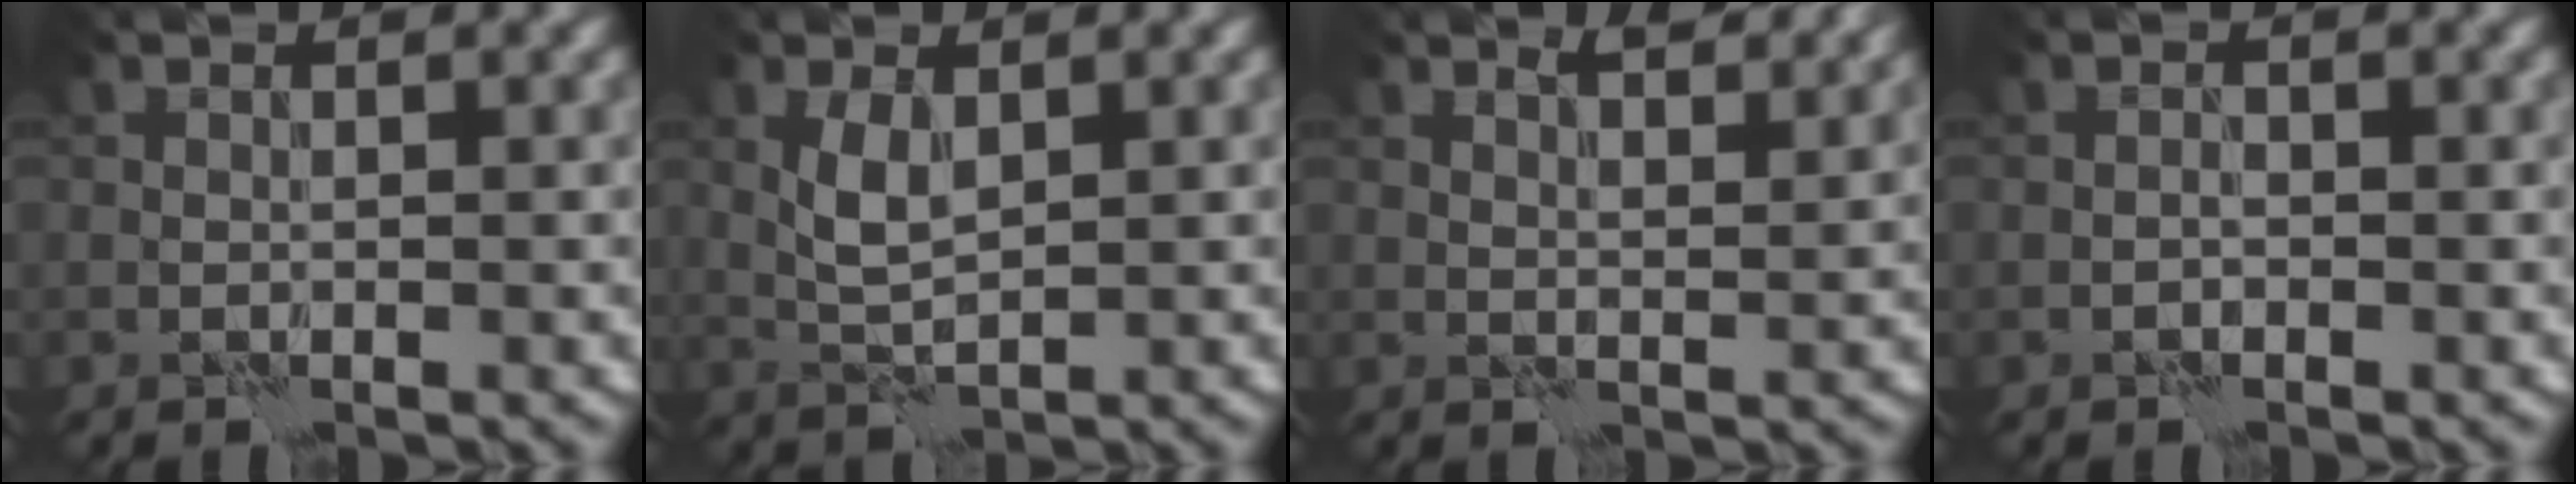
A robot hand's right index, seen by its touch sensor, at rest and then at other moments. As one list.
[{"total": 2.7, "force": [0.7, 1.1, 2.3], "torque": [-0.053, 0.002, 0.016]}, {"total": 3.6, "force": [2.8, 0.9, 2.1], "torque": [-0.029, 0.004, 0.035]}, {"total": 0.5, "force": [-0.3, 0.2, 0.3], "torque": [-0.003, 0.004, -0.008]}]